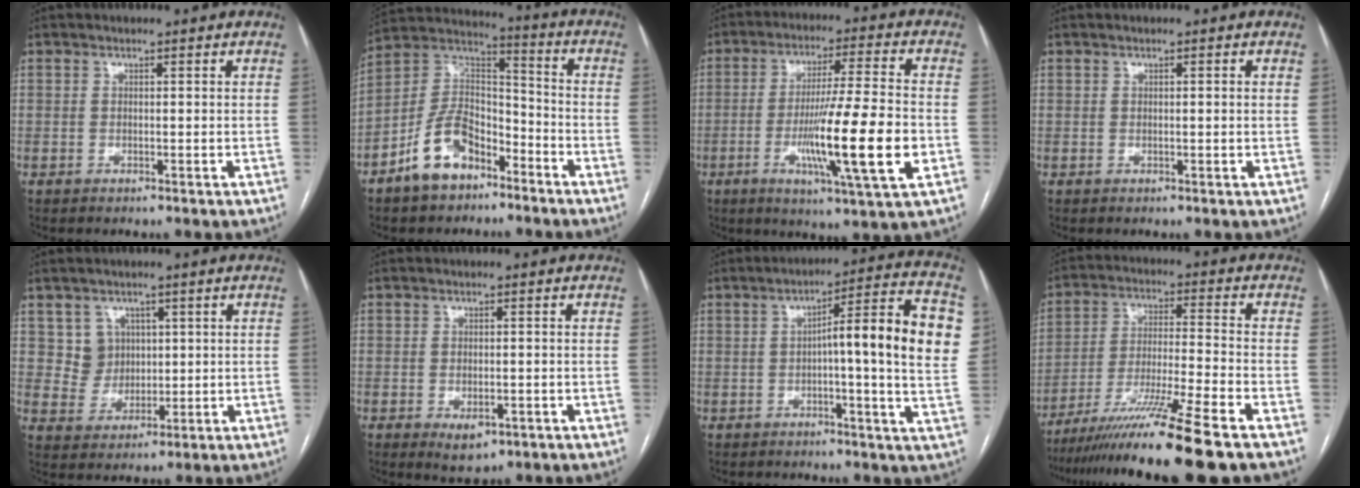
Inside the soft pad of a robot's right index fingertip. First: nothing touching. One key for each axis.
{"total": 11.9, "fx": -7.1, "fy": 6.5, "fz": 7.1, "tx": -0.147, "ty": 0.023, "tz": -0.134}
{"total": 15.7, "fx": -4.0, "fy": -0.1, "fz": 15.2, "tx": -0.266, "ty": -0.019, "tz": -0.070}
{"total": 0.7, "fx": 0.1, "fy": 0.0, "fz": 0.7, "tx": -0.012, "ty": 0.003, "tz": 0.002}
{"total": 4.9, "fx": 1.8, "fy": 4.5, "fz": 0.3, "tx": -0.005, "ty": 0.012, "tz": 0.040}
{"total": 3.8, "fx": -1.8, "fy": 2.0, "fz": 2.7, "tx": -0.041, "ty": -0.002, "tz": -0.017}
{"total": 15.3, "fx": 1.3, "fy": 0.7, "fz": 15.2, "tx": -0.207, "ty": 0.023, "tz": 0.012}
{"total": 15.4, "fx": -11.6, "fy": -2.2, "fz": 9.8, "tx": -0.181, "ty": -0.036, "tz": -0.199}